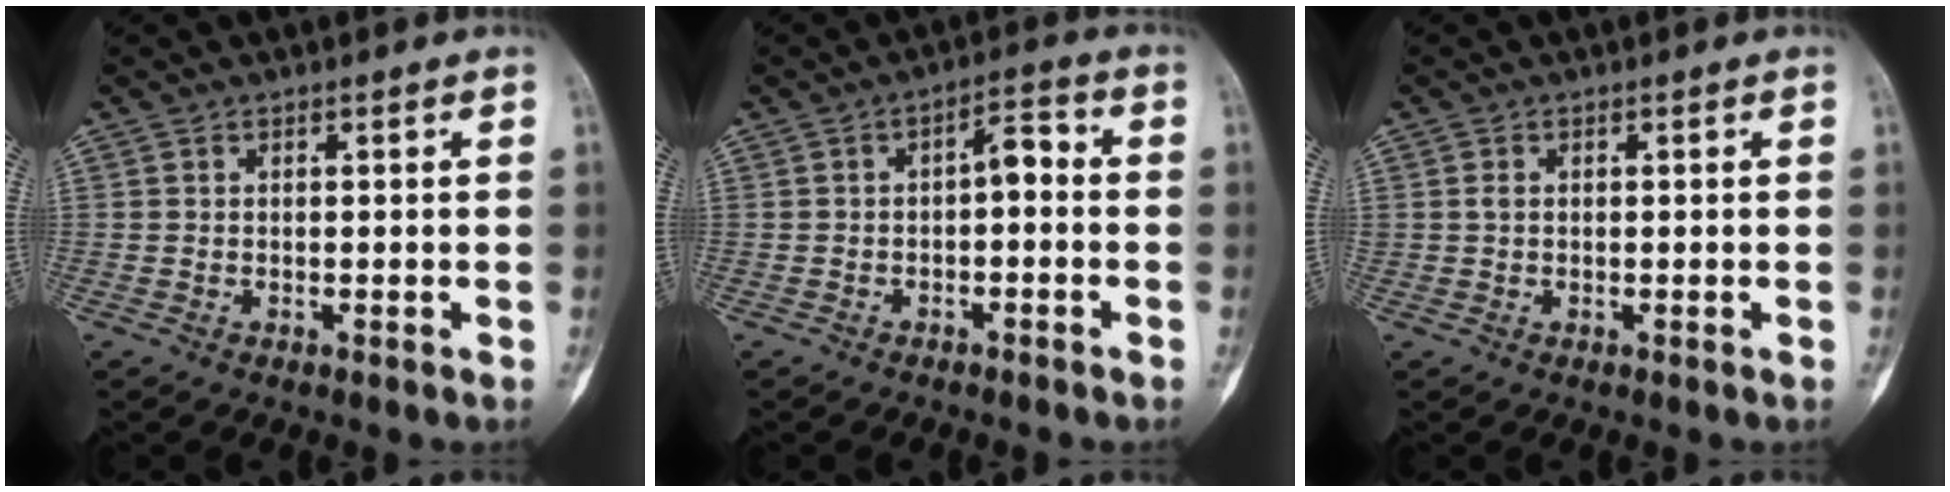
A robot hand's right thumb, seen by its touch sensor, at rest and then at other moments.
{"total": 4.6, "force": [-0.7, 2.2, 4.0], "torque": [-0.051, 0.031, -0.020]}
{"total": 1.0, "force": [0.2, 0.7, 0.6], "torque": [-0.008, 0.001, 0.005]}